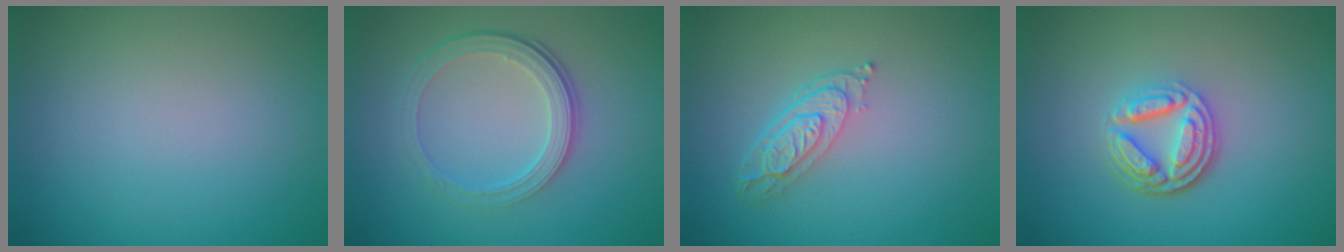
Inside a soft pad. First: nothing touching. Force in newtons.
{"total": 4.3, "press": 3.0, "slide": 3.1}
{"total": 3.6, "press": 2.7, "slide": 2.4}
{"total": 4.6, "press": 3.5, "slide": 3.1}